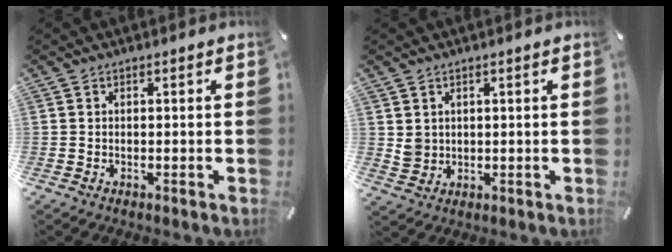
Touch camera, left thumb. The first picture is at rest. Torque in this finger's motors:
{"motor_torque": [0.43, 0.15, 0.29, -0.19, 0.07]}